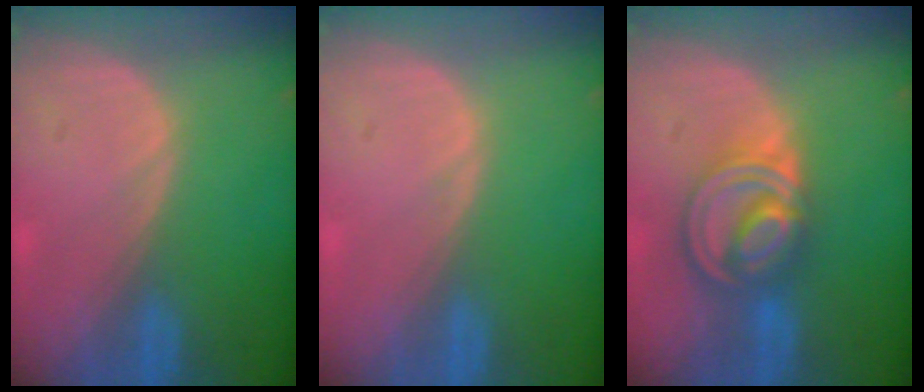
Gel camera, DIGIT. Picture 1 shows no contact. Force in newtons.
{"total": 0.5, "press": 0.1, "slide": 0.5}
{"total": 8.5, "press": 7.1, "slide": 4.6}